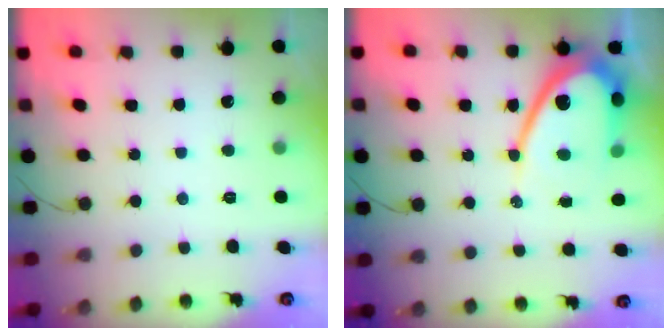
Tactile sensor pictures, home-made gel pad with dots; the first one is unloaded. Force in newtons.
{"total": 14.1, "press": 14.0, "slide": 1.1}